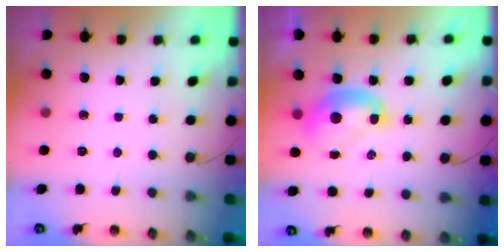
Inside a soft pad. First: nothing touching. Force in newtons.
{"total": 2.2, "press": 2.2, "slide": 0.1}